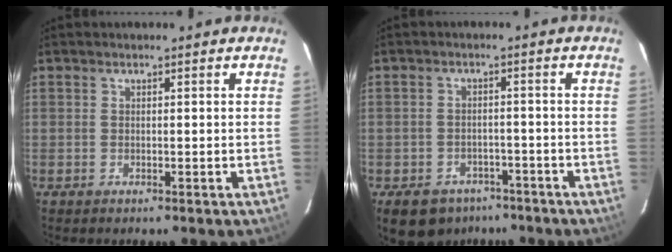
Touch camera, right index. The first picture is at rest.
{"total": 11.9, "force": [-7.9, 7.6, 4.4], "torque": [-0.112, 0.009, -0.101]}